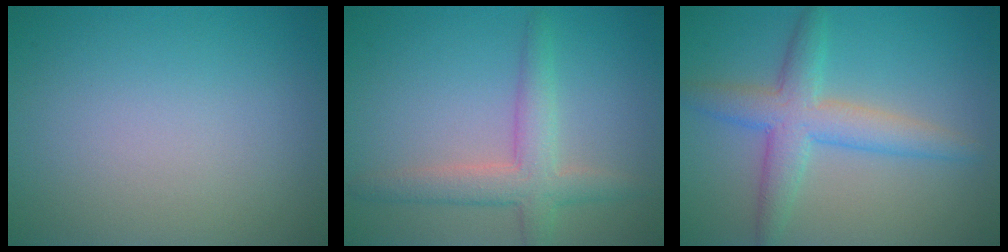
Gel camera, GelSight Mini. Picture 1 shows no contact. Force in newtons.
{"total": 3.9, "press": 3.9, "slide": 0.2}
{"total": 4.7, "press": 4.7, "slide": 0.1}